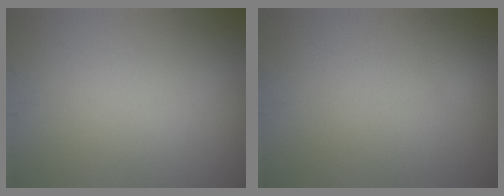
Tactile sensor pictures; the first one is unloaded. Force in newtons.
{"total": 1.0, "press": 1.0, "slide": 0.1}